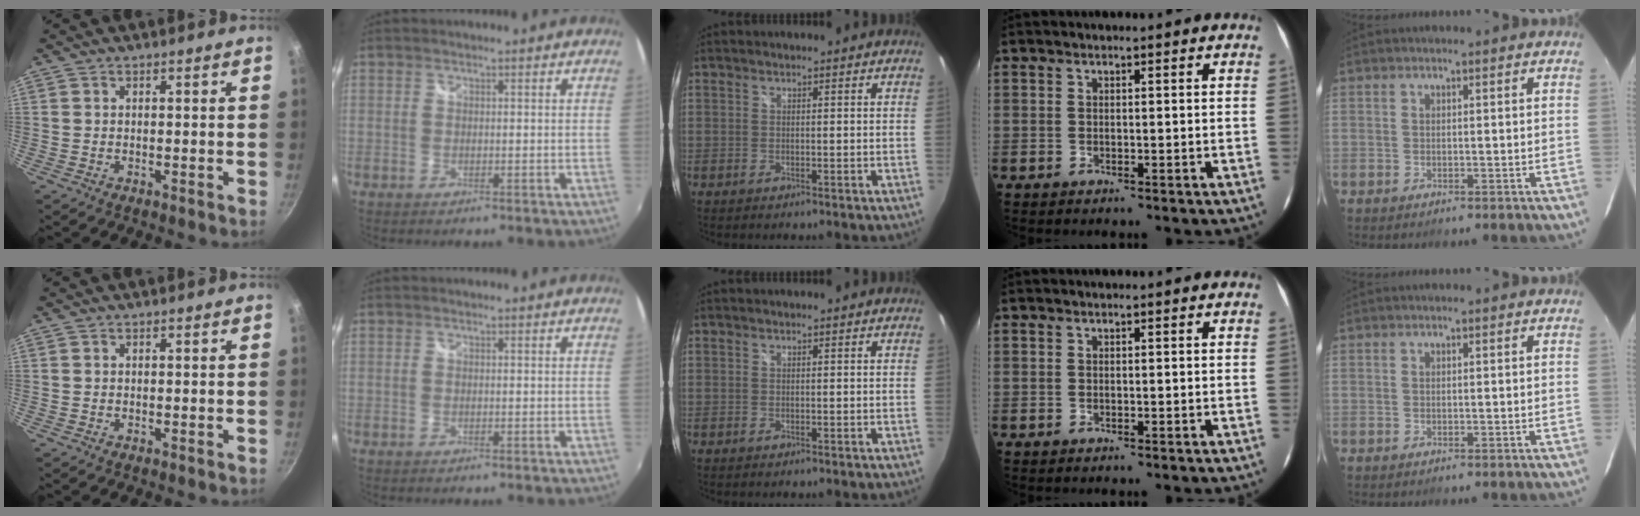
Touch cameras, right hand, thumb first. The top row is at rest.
{}